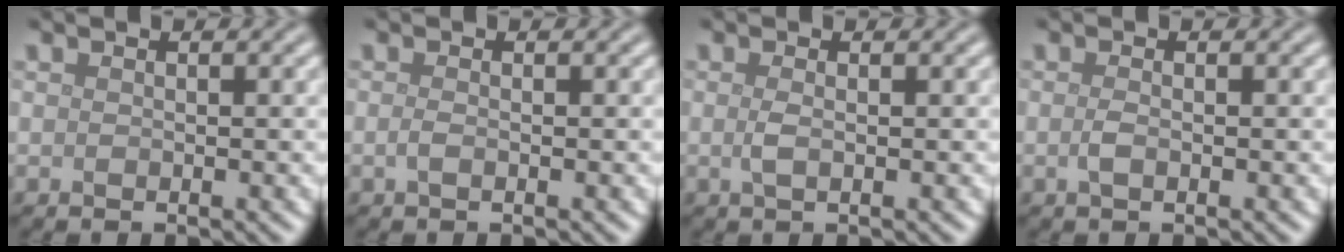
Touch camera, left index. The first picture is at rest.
{"total": 0.8, "force": [-0.3, 0.3, 0.7], "torque": [-0.016, -0.002, -0.007]}
{"total": 1.2, "force": [0.0, 0.4, 1.1], "torque": [-0.025, -0.001, -0.001]}
{"total": 1.0, "force": [-0.2, 0.4, 0.9], "torque": [-0.022, -0.002, -0.006]}